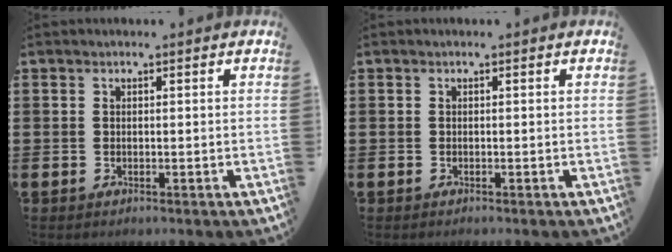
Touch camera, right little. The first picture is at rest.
{"total": 0.0}